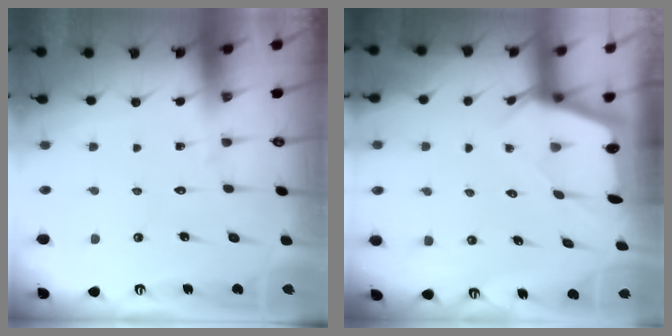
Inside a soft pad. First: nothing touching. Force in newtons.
{"total": 2.3, "press": 2.3, "slide": 0.3}